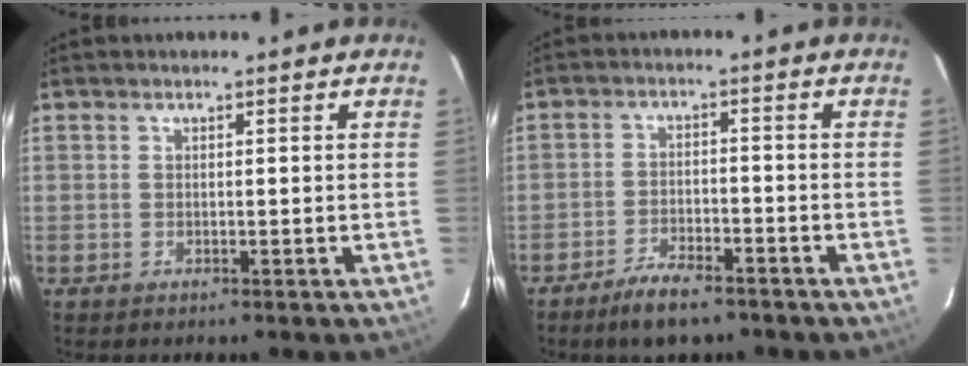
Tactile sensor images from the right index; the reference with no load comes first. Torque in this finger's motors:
{"motor_torque": [0.62, -0.59, 0.29, 0.04]}